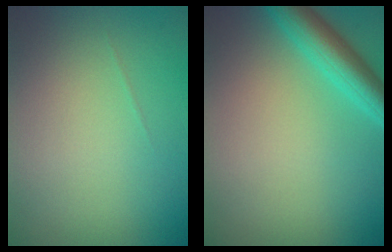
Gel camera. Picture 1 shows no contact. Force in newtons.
{"total": 4.0, "press": 4.0, "slide": 0.1}